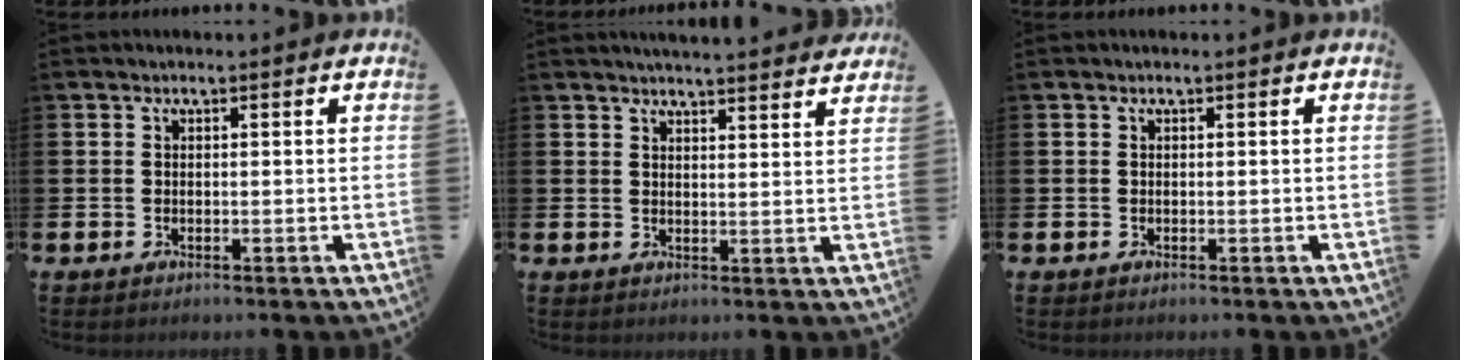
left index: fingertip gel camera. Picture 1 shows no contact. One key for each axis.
{"total": 3.9, "fx": 3.9, "fy": -0.4, "fz": 0.1, "tx": 0.002, "ty": -0.026, "tz": 0.069}
{"total": 0.0}